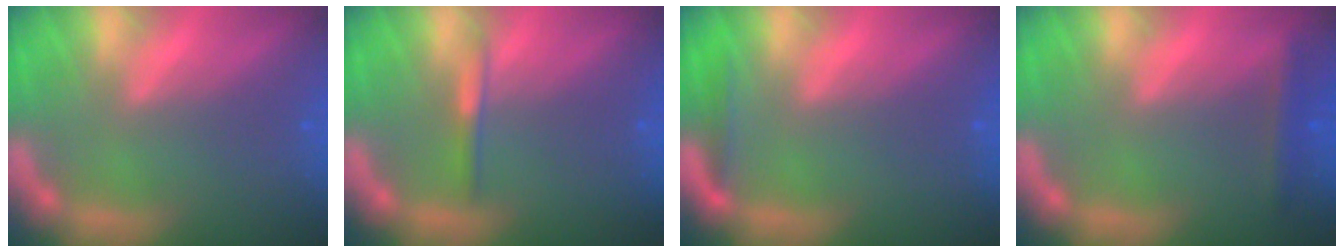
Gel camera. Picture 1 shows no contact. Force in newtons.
{"total": 1.4}
{"total": 1.4}
{"total": 1.9}